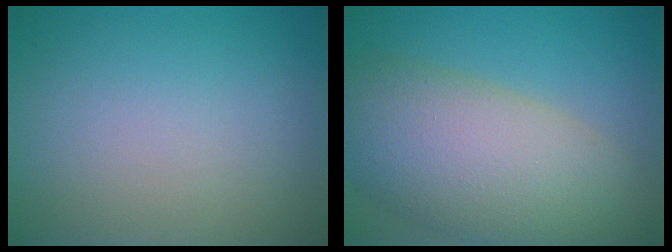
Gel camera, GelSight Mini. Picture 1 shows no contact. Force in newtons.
{"total": 11.0, "press": 10.9, "slide": 0.9}